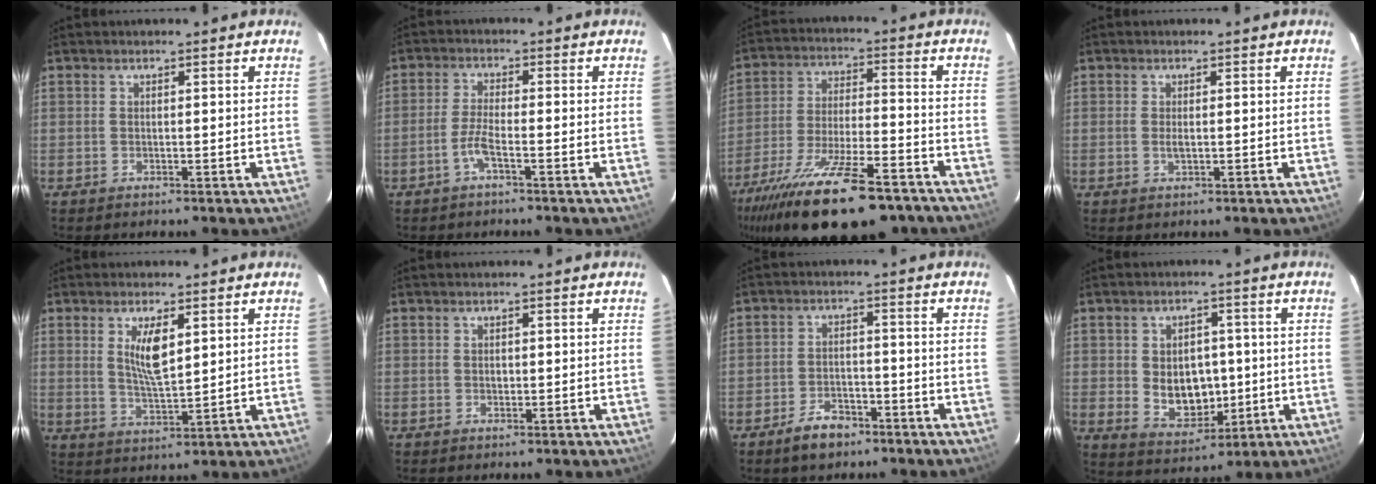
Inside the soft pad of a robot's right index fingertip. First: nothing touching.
{"total": 3.5, "force": [-2.0, 0.3, 2.9], "torque": [-0.071, 0.002, -0.042]}
{"total": 26.3, "force": [-19.8, 7.6, 15.5], "torque": [-0.297, -0.061, -0.303]}
{"total": 1.4, "force": [-0.1, 0.6, 1.2], "torque": [-0.025, -0.001, -0.002]}
{"total": 6.7, "force": [2.3, 2.2, 5.9], "torque": [-0.106, -0.006, 0.049]}
{"total": 0.9, "force": [0.0, 0.8, 0.4], "torque": [-0.005, 0.002, 0.001]}
{"total": 6.1, "force": [-4.4, 3.3, 2.8], "torque": [-0.068, 0.011, -0.067]}
{"total": 9.5, "force": [-0.4, 7.1, 6.3], "torque": [-0.123, 0.000, 0.017]}